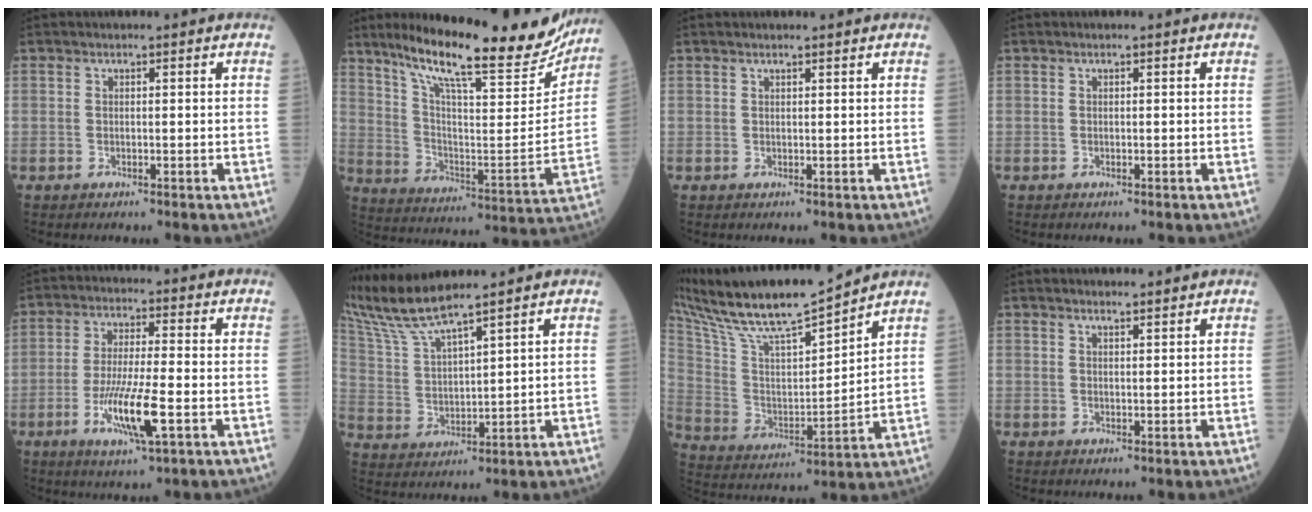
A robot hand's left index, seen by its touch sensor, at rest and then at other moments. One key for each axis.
{"total": 25.4, "fx": 21.0, "fy": 3.6, "fz": 13.8, "tx": -0.228, "ty": -0.037, "tz": 0.300}
{"total": 1.2, "fx": 1.1, "fy": -0.1, "fz": 0.5, "tx": -0.007, "ty": 0.007, "tz": 0.019}
{"total": 0.0}
{"total": 9.1, "fx": -3.2, "fy": 0.6, "fz": 8.5, "tx": -0.167, "ty": -0.020, "tz": -0.062}
{"total": 9.3, "fx": 8.4, "fy": -1.1, "fz": 3.8, "tx": -0.096, "ty": 0.005, "tz": 0.175}
{"total": 18.4, "fx": 16.4, "fy": 0.9, "fz": 8.2, "tx": -0.167, "ty": 0.001, "tz": 0.297}
{"total": 3.1, "fx": 3.0, "fy": 0.1, "fz": 0.8, "tx": -0.013, "ty": 0.008, "tz": 0.039}